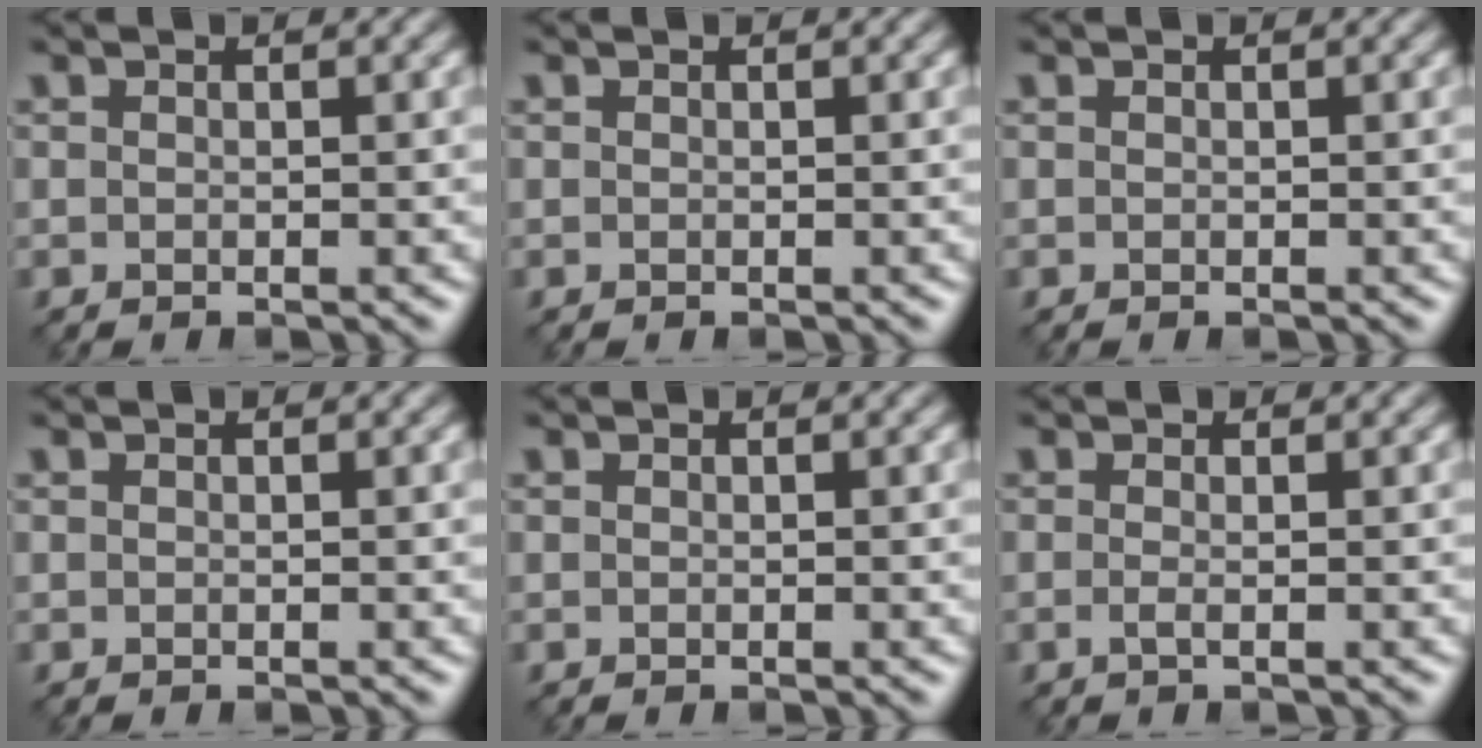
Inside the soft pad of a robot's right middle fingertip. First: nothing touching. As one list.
[{"total": 0.0}, {"total": 0.0}, {"total": 0.0}, {"total": 0.0}, {"total": 0.8, "force": [-0.1, 0.4, 0.8], "torque": [-0.010, -0.003, -0.006]}]